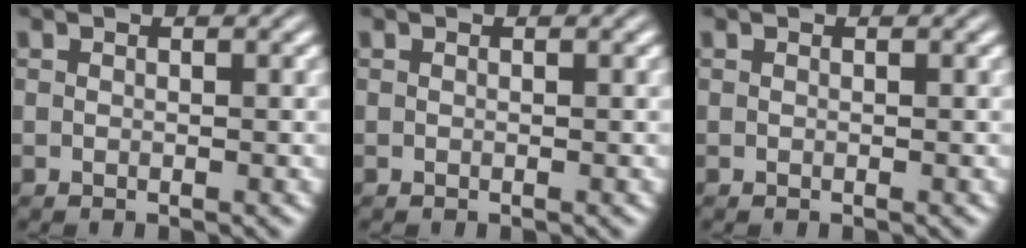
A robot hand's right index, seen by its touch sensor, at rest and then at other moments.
{"total": 0.0}
{"total": 0.0}